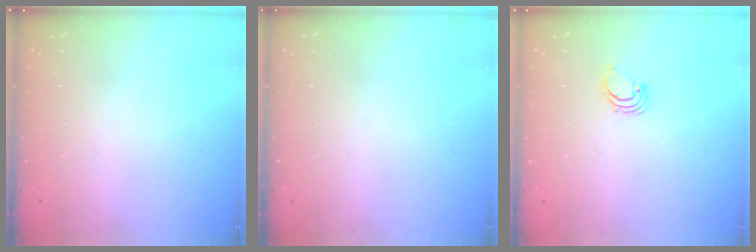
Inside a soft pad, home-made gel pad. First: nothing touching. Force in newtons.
{"total": 0.0}
{"total": 1.7, "press": 1.7, "slide": 0.1}